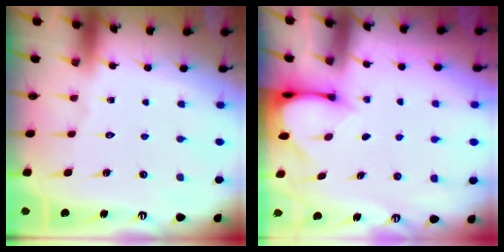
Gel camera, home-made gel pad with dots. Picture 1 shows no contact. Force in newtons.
{"total": 3.4, "press": 3.4, "slide": 0.3}